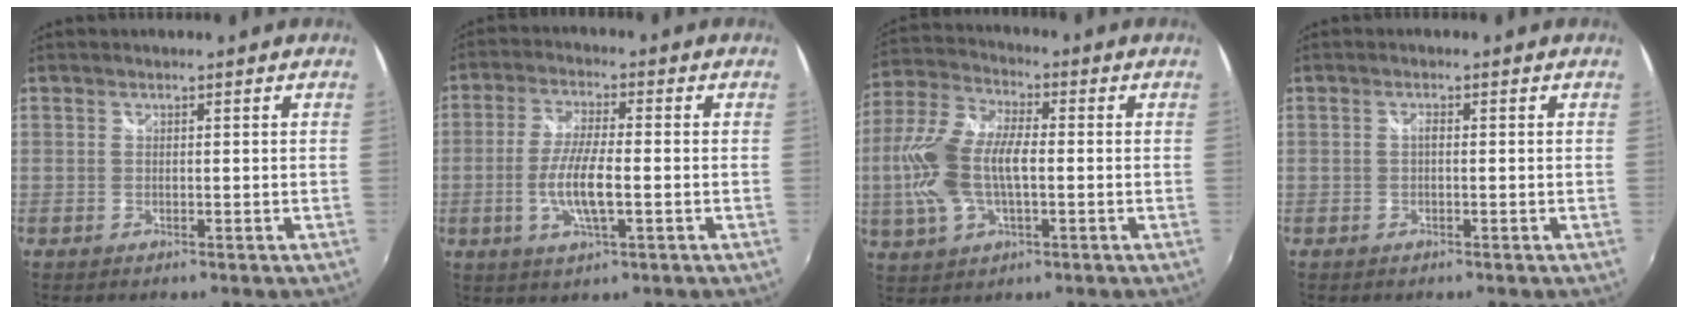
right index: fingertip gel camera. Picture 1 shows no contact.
{"total": 8.6, "force": [-1.9, 1.9, 8.1], "torque": [-0.164, -0.004, -0.038]}
{"total": 14.2, "force": [-1.2, 7.0, 12.2], "torque": [-0.269, 0.010, -0.024]}
{"total": 0.8, "force": [-0.2, 0.3, 0.7], "torque": [-0.014, 0.004, -0.004]}